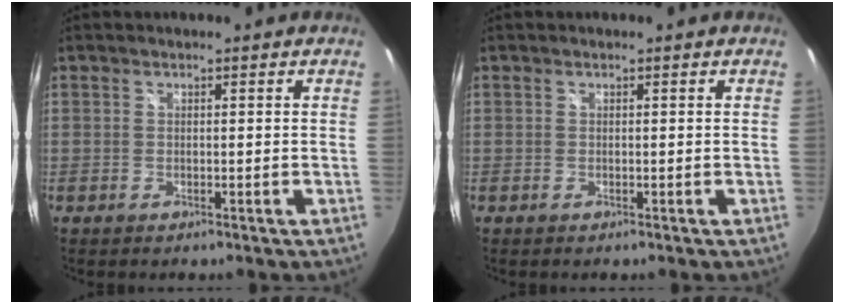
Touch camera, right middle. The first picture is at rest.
{"total": 0.0}